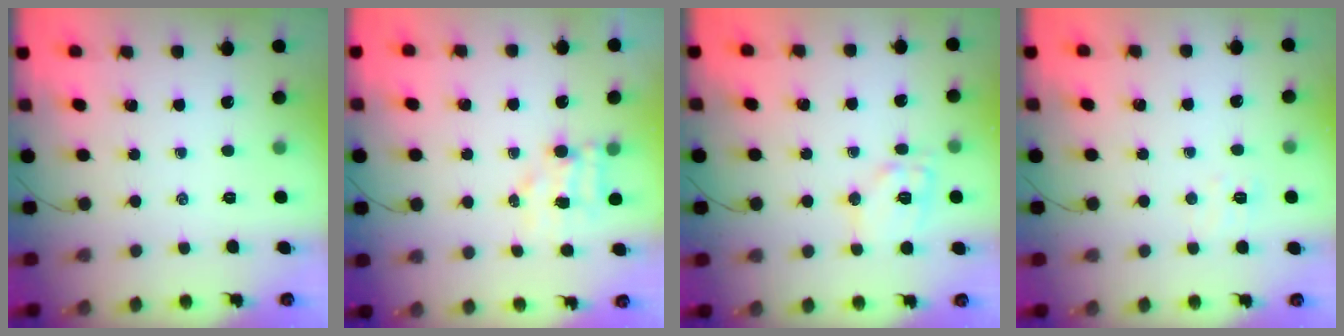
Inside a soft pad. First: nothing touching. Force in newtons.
{"total": 4.9, "press": 4.9, "slide": 0.6}
{"total": 11.3, "press": 11.3, "slide": 1.0}
{"total": 4.1, "press": 3.9, "slide": 1.1}